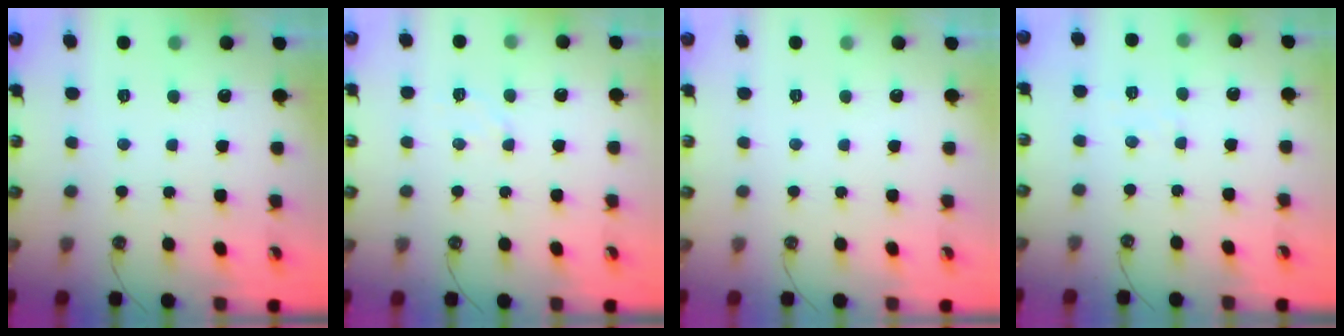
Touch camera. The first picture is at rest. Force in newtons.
{"total": 4.4, "press": 4.4, "slide": 0.6}
{"total": 0.0}
{"total": 4.2, "press": 4.2, "slide": 0.5}